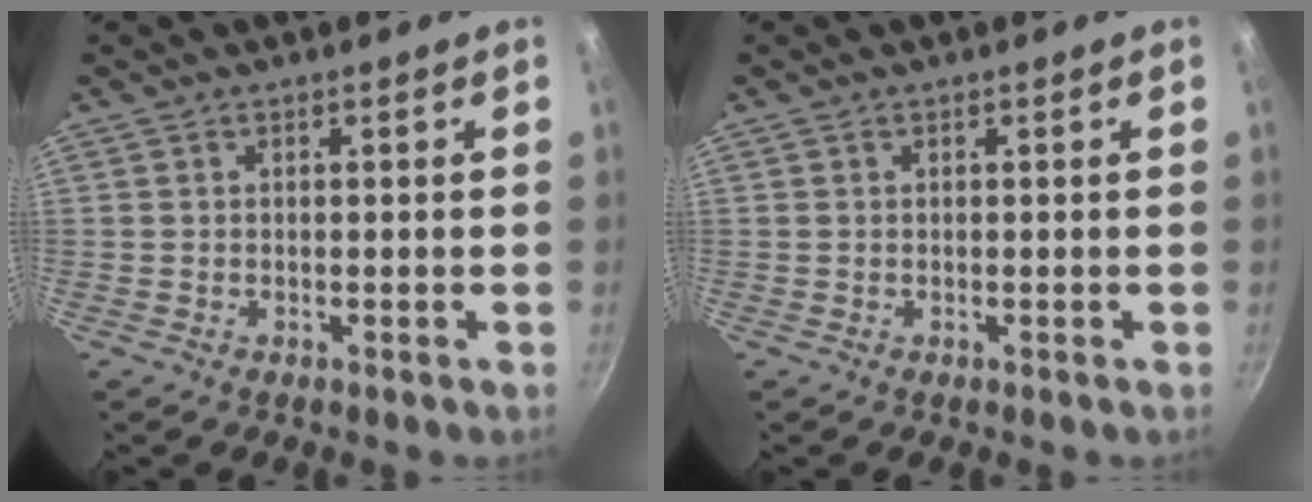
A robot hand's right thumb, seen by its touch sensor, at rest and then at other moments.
{"total": 0.0}